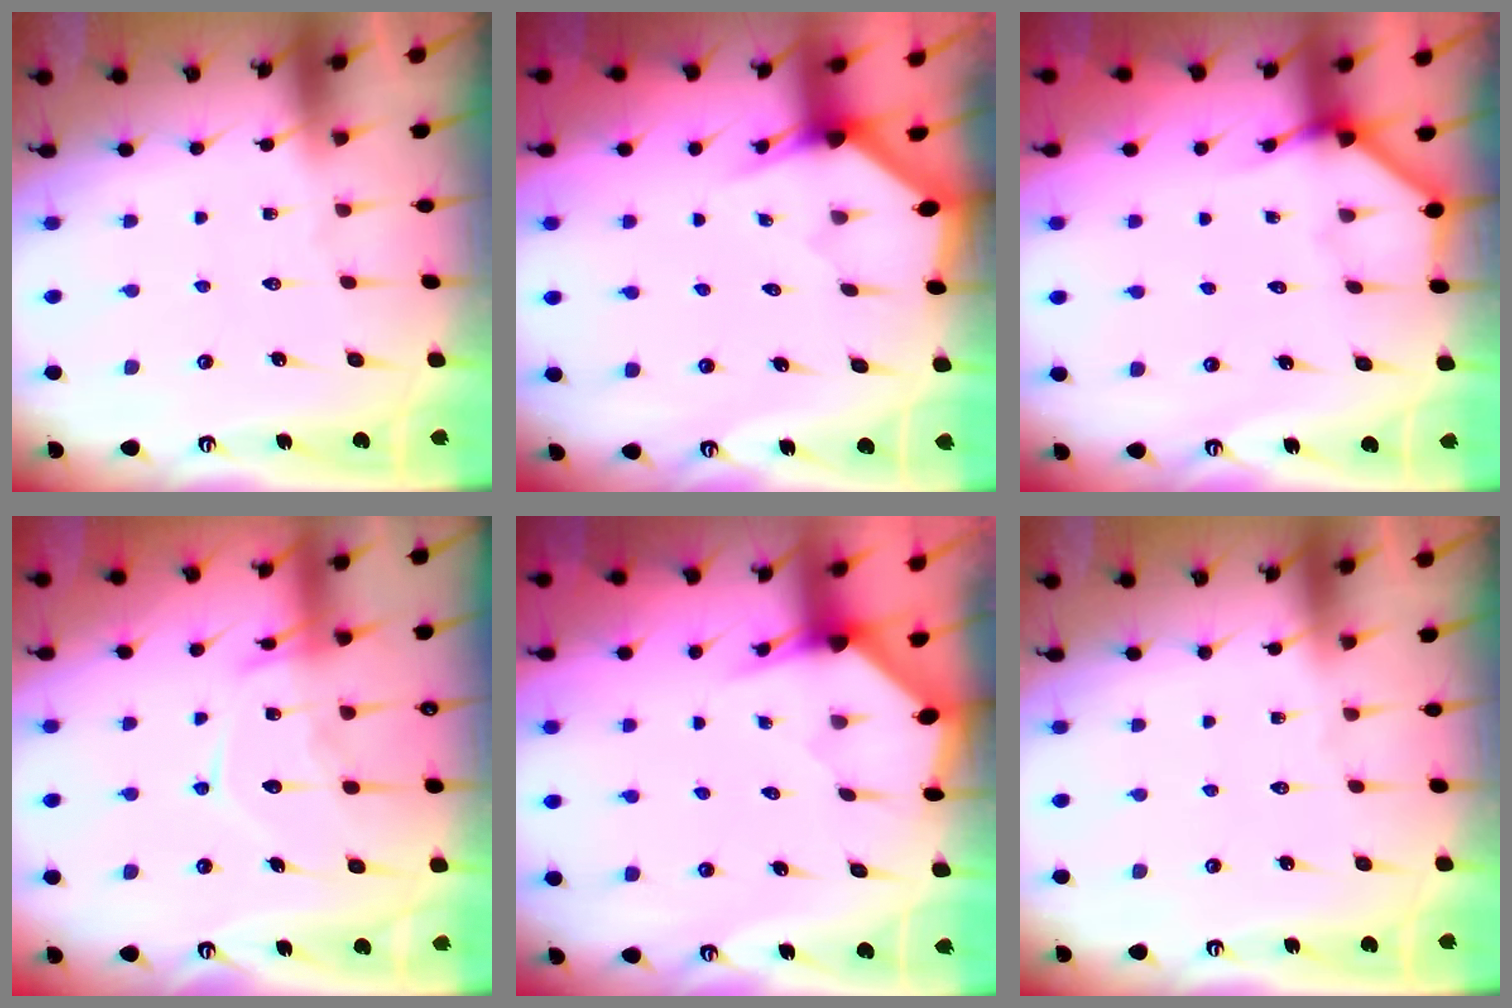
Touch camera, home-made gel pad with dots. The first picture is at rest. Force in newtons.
{"total": 2.2, "press": 2.2, "slide": 0.1}
{"total": 3.1, "press": 3.1, "slide": 0.2}
{"total": 15.6, "press": 15.5, "slide": 1.2}
{"total": 2.8, "press": 2.8, "slide": 0.2}
{"total": 0.0}